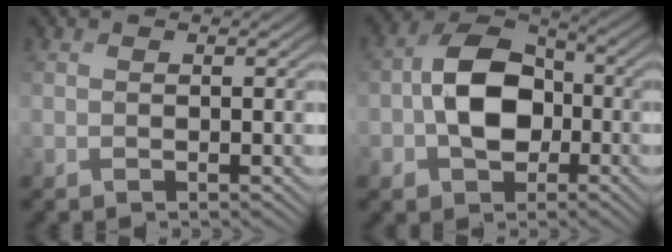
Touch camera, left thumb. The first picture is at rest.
{"total": 9.5, "force": [-1.4, 7.0, 6.3], "torque": [-0.118, 0.008, -0.042]}